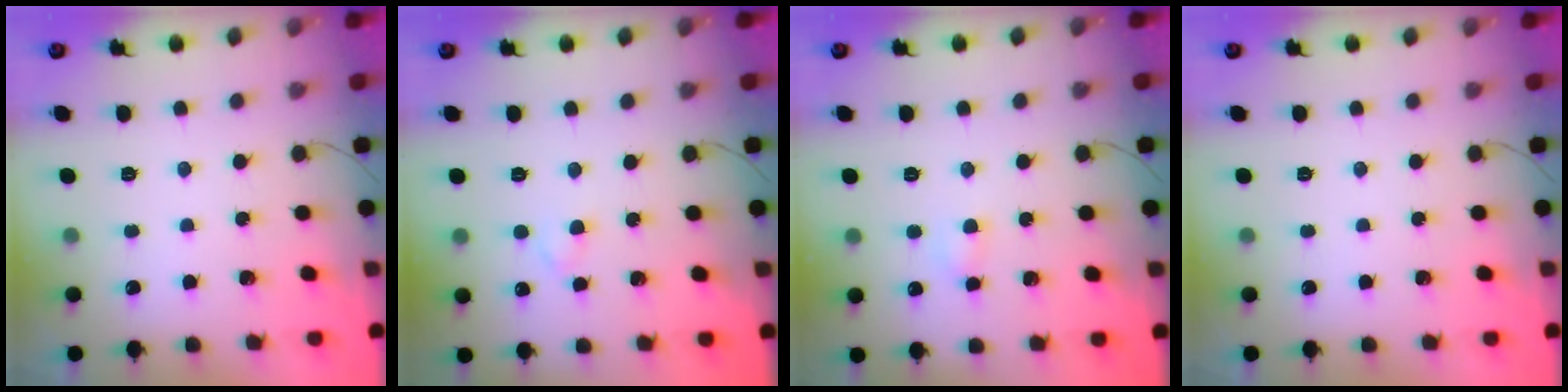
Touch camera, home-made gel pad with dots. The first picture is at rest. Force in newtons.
{"total": 2.0, "press": 1.7, "slide": 0.9}
{"total": 2.9, "press": 2.8, "slide": 0.8}
{"total": 0.0}